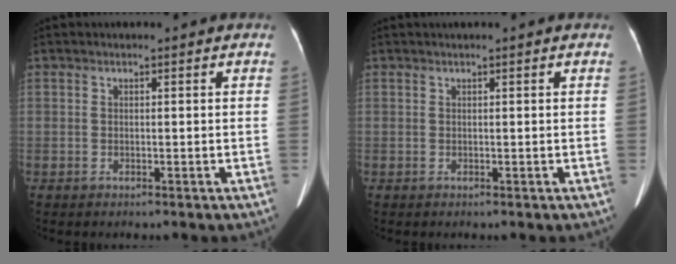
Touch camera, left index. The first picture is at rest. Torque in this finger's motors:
{"motor_torque": [0.06, -0.09, -0.01, 0.02]}